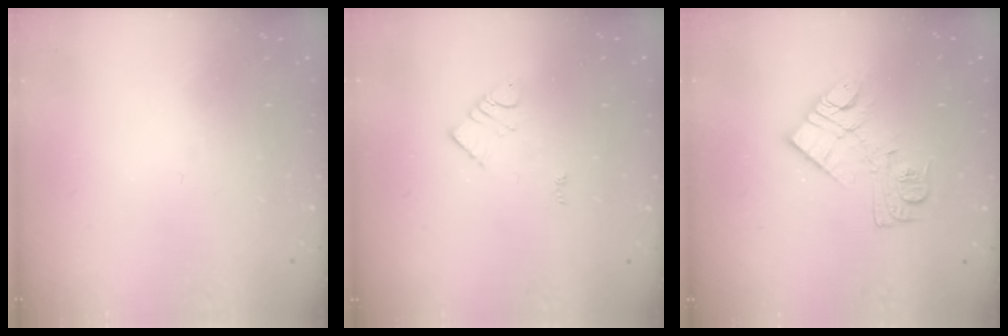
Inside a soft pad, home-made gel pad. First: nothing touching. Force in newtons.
{"total": 4.3, "press": 4.2, "slide": 0.6}
{"total": 11.8, "press": 11.8, "slide": 0.7}